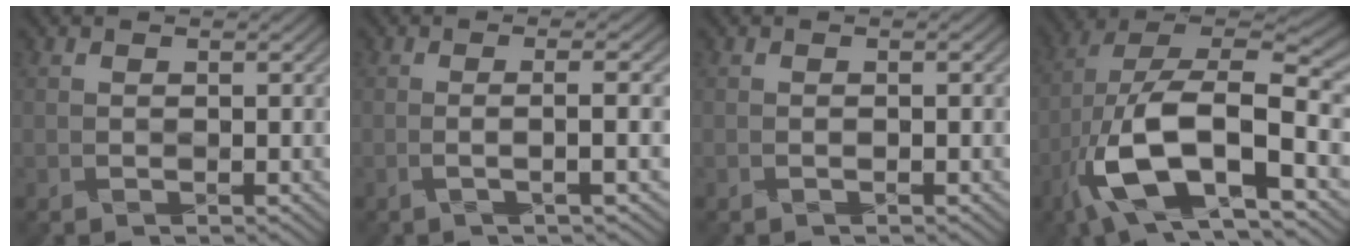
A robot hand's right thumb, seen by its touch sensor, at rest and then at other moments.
{"total": 3.0, "force": [-0.7, 0.1, 2.9], "torque": [-0.042, 0.010, -0.024]}
{"total": 0.5, "force": [-0.3, 0.0, 0.5], "torque": [-0.009, 0.004, -0.006]}
{"total": 15.8, "force": [-6.4, 6.4, 12.9], "torque": [-0.259, -0.006, -0.124]}